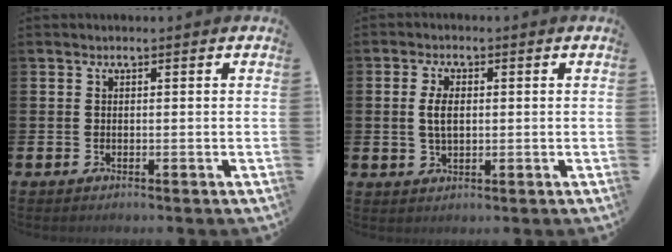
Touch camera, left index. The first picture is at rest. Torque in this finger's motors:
{"motor_torque": [0.57, 0.25, 0.19, 0.01]}